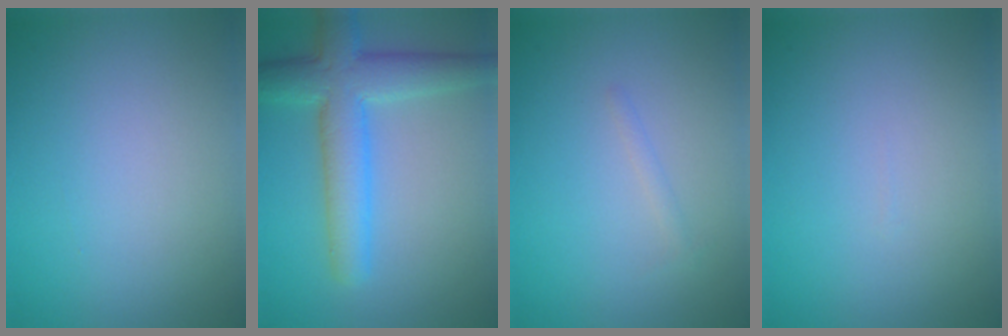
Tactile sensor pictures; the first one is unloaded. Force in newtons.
{"total": 6.1, "press": 6.1, "slide": 0.1}
{"total": 0.6, "press": 0.6, "slide": 0.0}
{"total": 0.0}